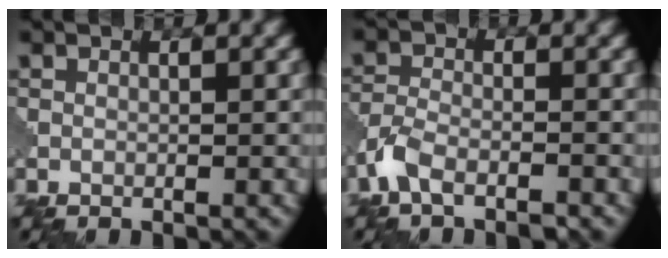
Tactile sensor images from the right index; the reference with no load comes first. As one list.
[{"total": 3.8, "force": [-2.7, 1.5, 2.2], "torque": [-0.049, -0.003, -0.067]}]